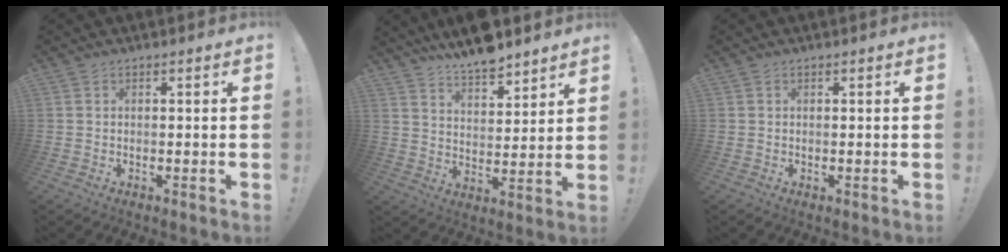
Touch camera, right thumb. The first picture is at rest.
{"total": 9.6, "force": [8.5, 2.6, 3.5], "torque": [-0.058, -0.068, 0.156]}
{"total": 0.0}